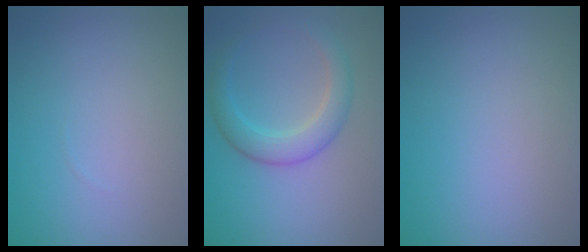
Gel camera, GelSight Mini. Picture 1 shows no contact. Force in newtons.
{"total": 2.6, "press": 2.6, "slide": 0.2}
{"total": 0.0}